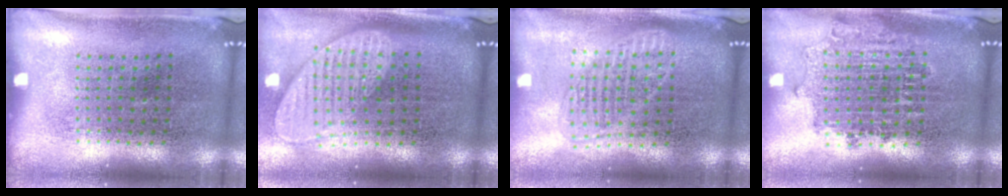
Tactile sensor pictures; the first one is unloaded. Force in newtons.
{"total": 2.0, "press": 1.6, "slide": 1.2}
{"total": 1.5, "press": 1.3, "slide": 0.8}
{"total": 1.7, "press": 1.3, "slide": 1.0}